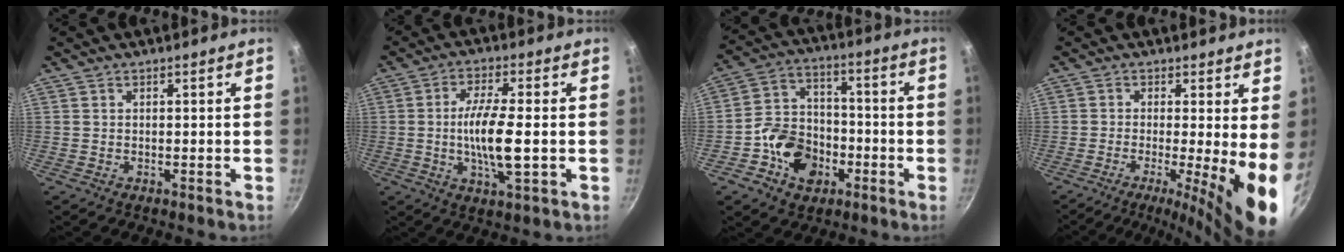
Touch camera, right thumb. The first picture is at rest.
{"total": 10.2, "force": [-1.0, 2.5, 9.8], "torque": [-0.189, 0.004, -0.022]}
{"total": 12.8, "force": [-4.8, 9.9, 6.6], "torque": [-0.089, 0.041, -0.092]}
{"total": 10.7, "force": [-1.7, 1.6, 10.5], "torque": [-0.143, -0.014, -0.026]}